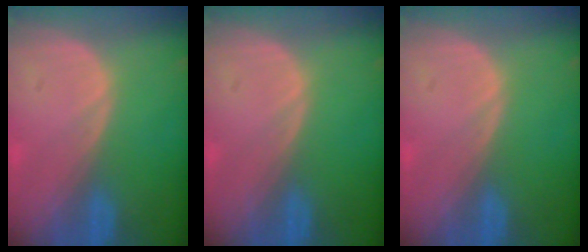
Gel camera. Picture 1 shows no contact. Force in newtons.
{"total": 0.0}
{"total": 0.0}